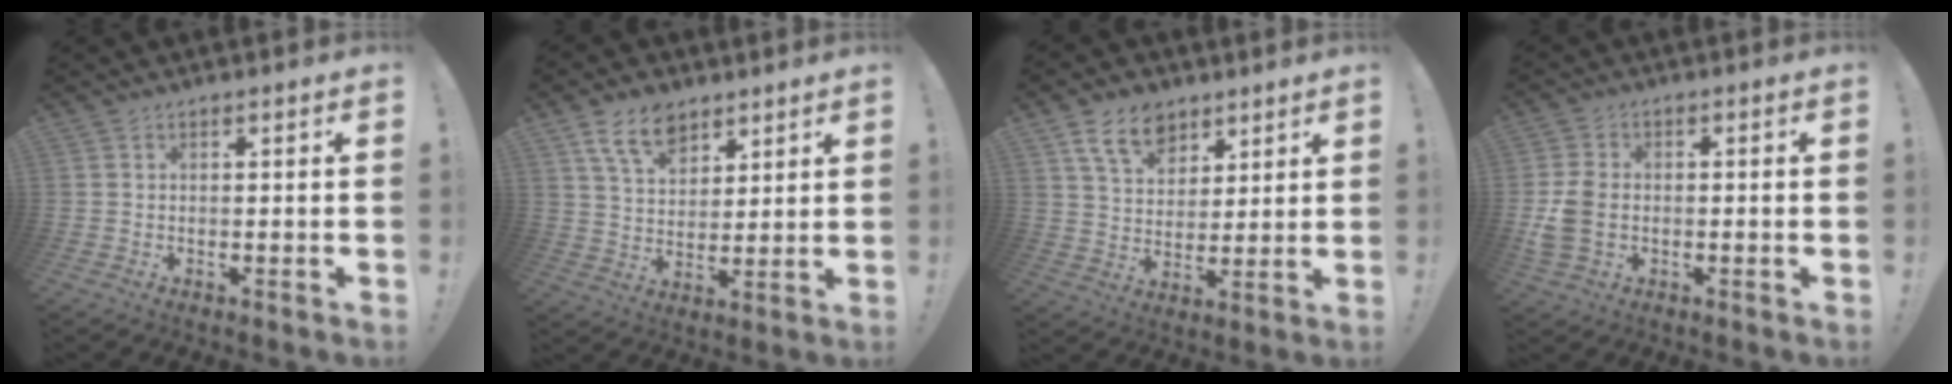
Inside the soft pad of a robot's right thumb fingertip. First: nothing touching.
{"total": 11.5, "force": [7.3, 6.9, 5.6], "torque": [-0.103, -0.029, 0.140]}
{"total": 11.6, "force": [7.0, 7.6, 5.2], "torque": [-0.088, -0.028, 0.136]}
{"total": 7.4, "force": [-1.3, 5.1, 5.1], "torque": [-0.112, 0.007, -0.019]}